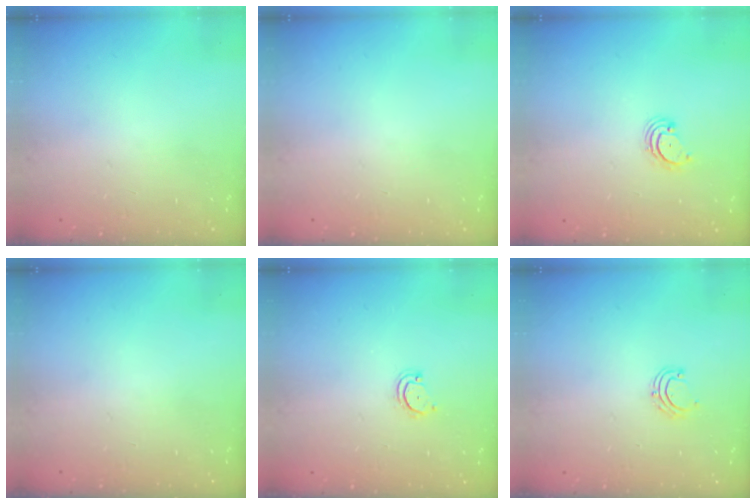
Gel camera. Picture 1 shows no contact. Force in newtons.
{"total": 0.0}
{"total": 2.7, "press": 2.7, "slide": 0.3}
{"total": 0.0}
{"total": 2.8, "press": 2.8, "slide": 0.3}
{"total": 4.6, "press": 4.5, "slide": 0.5}